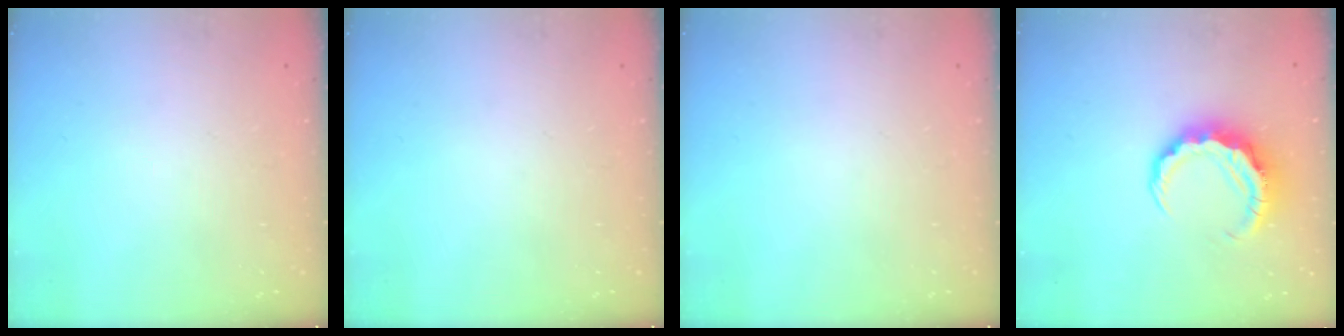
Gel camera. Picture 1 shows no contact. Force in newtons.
{"total": 0.0}
{"total": 0.0}
{"total": 8.2, "press": 8.1, "slide": 1.4}